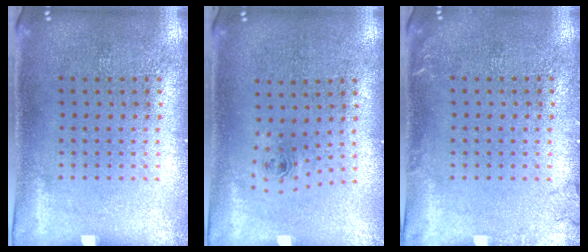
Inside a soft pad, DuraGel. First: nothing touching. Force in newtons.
{"total": 0.7, "press": 0.3, "slide": 0.6}
{"total": 1.1, "press": 1.0, "slide": 0.3}